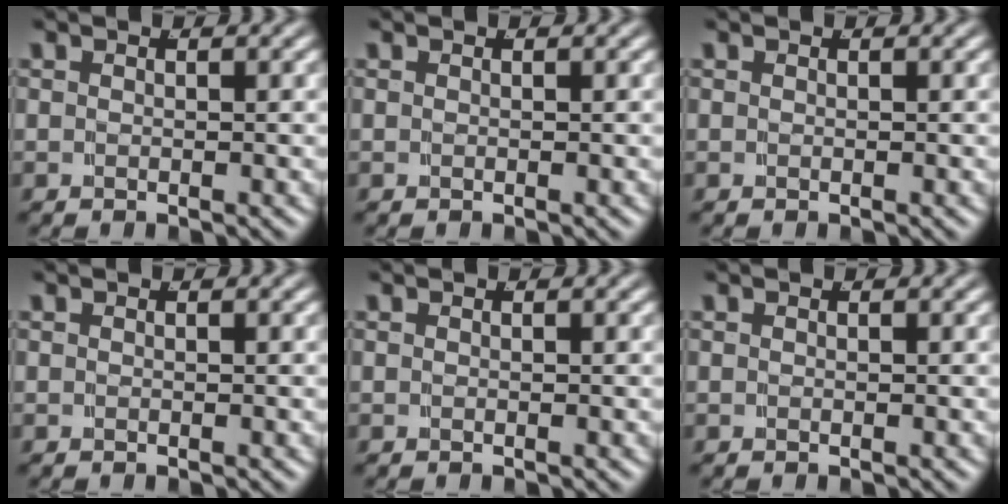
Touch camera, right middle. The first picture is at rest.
{"total": 0.0}
{"total": 0.0}
{"total": 0.0}
{"total": 0.0}
{"total": 0.0}